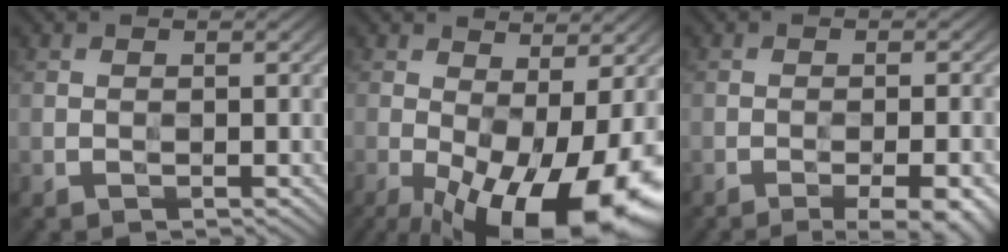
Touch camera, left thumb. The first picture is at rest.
{"total": 17.4, "force": [-5.6, 6.8, 15.0], "torque": [-0.244, -0.018, -0.071]}
{"total": 6.5, "force": [-3.8, 1.5, 5.1], "torque": [-0.072, 0.005, -0.044]}